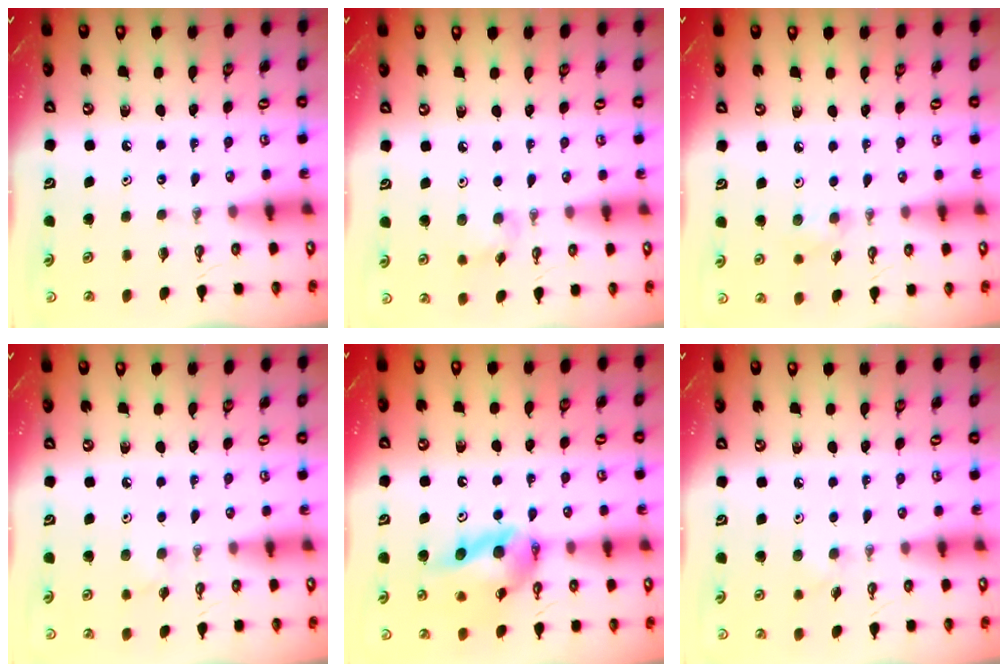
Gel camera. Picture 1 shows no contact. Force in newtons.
{"total": 7.5, "press": 7.1, "slide": 2.3}
{"total": 6.1, "press": 5.8, "slide": 2.0}
{"total": 4.9, "press": 4.3, "slide": 2.2}
{"total": 14.0, "press": 13.8, "slide": 2.3}
{"total": 4.6, "press": 4.4, "slide": 1.2}